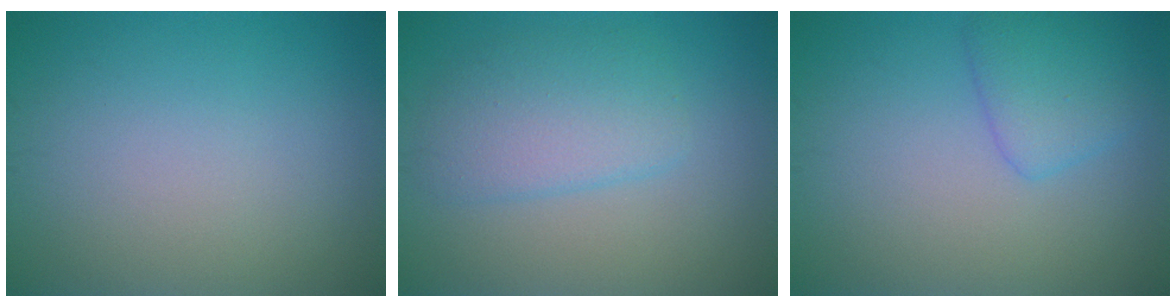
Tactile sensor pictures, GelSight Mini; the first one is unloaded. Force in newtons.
{"total": 3.9, "press": 3.9, "slide": 0.1}
{"total": 2.7, "press": 2.7, "slide": 0.2}